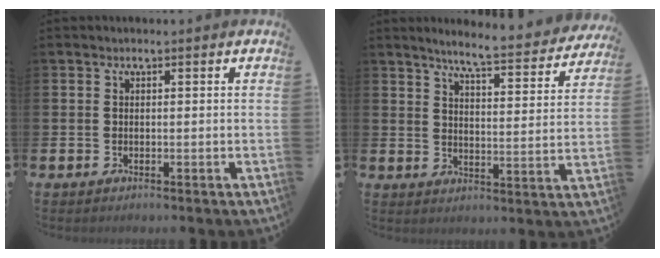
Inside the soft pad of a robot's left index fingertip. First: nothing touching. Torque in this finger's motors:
{"motor_torque": [-0.27, -1.05, 0.40, 0.10]}